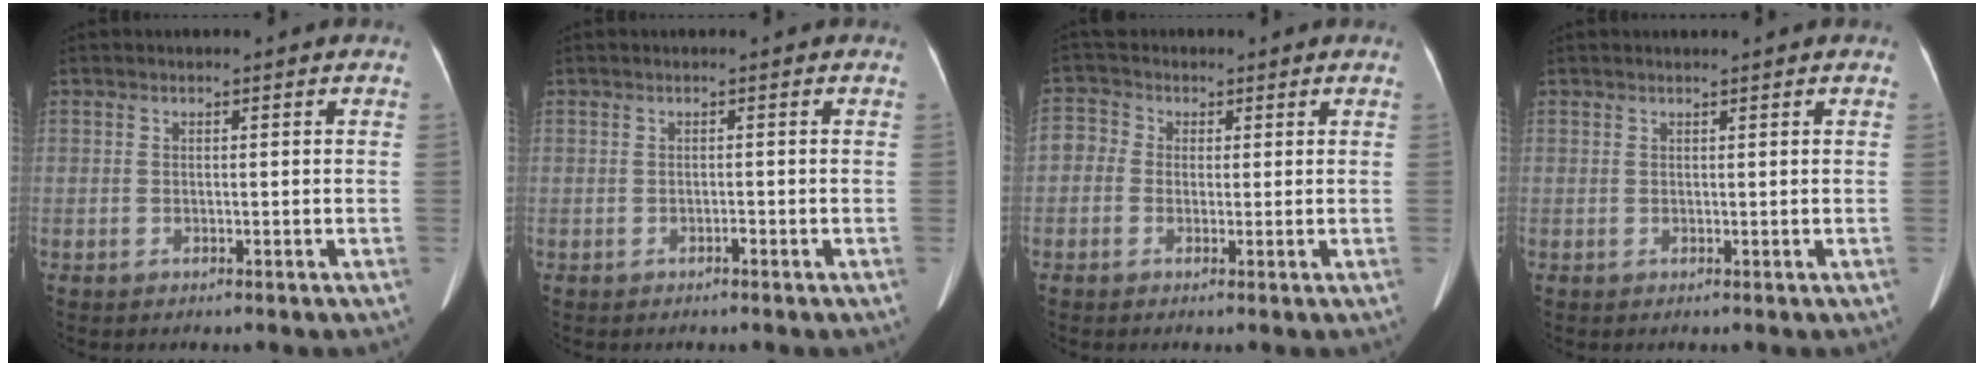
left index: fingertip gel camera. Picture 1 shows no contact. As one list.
[{"total": 0.6, "force": [-0.5, 0.0, 0.1], "torque": [-0.005, -0.005, -0.009]}, {"total": 5.8, "force": [0.5, 5.6, 1.4], "torque": [-0.045, 0.027, 0.006]}, {"total": 0.6, "force": [0.6, -0.1, 0.2], "torque": [-0.008, 0.004, 0.014]}]